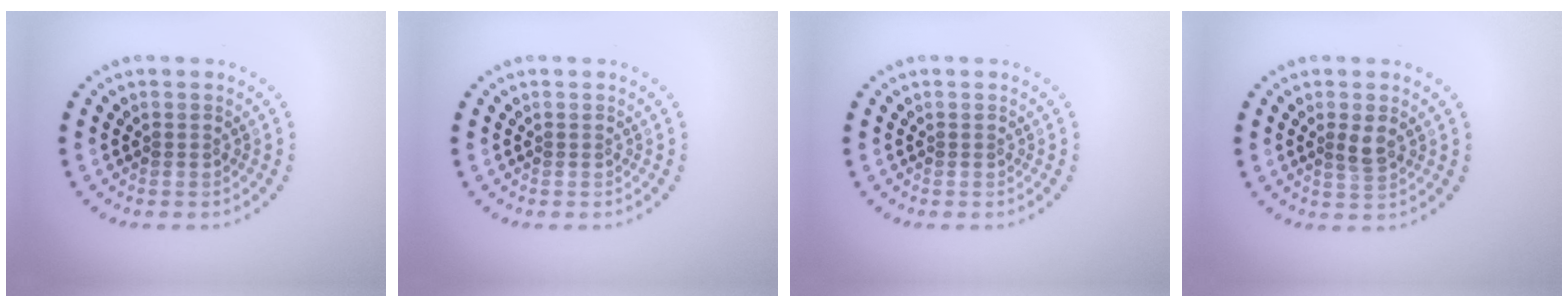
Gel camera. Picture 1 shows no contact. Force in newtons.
{"total": 0.0}
{"total": 0.0}
{"total": 1.5, "press": 1.4, "slide": 0.5}